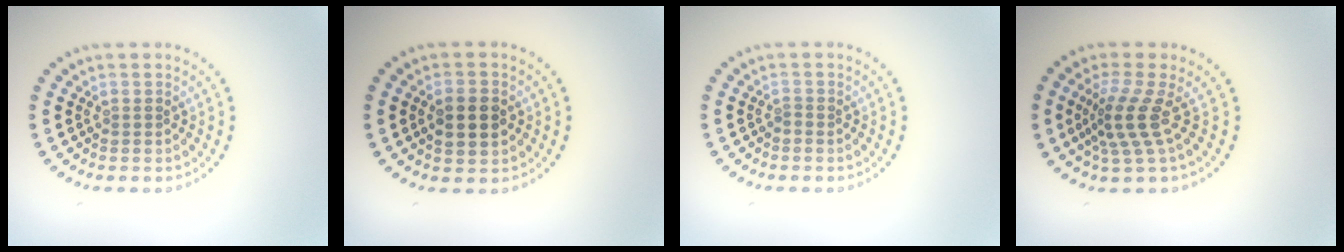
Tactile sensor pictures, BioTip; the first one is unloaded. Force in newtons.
{"total": 3.0, "press": 3.0, "slide": 0.2}
{"total": 0.5, "press": 0.1, "slide": 0.5}
{"total": 3.3, "press": 2.4, "slide": 2.4}